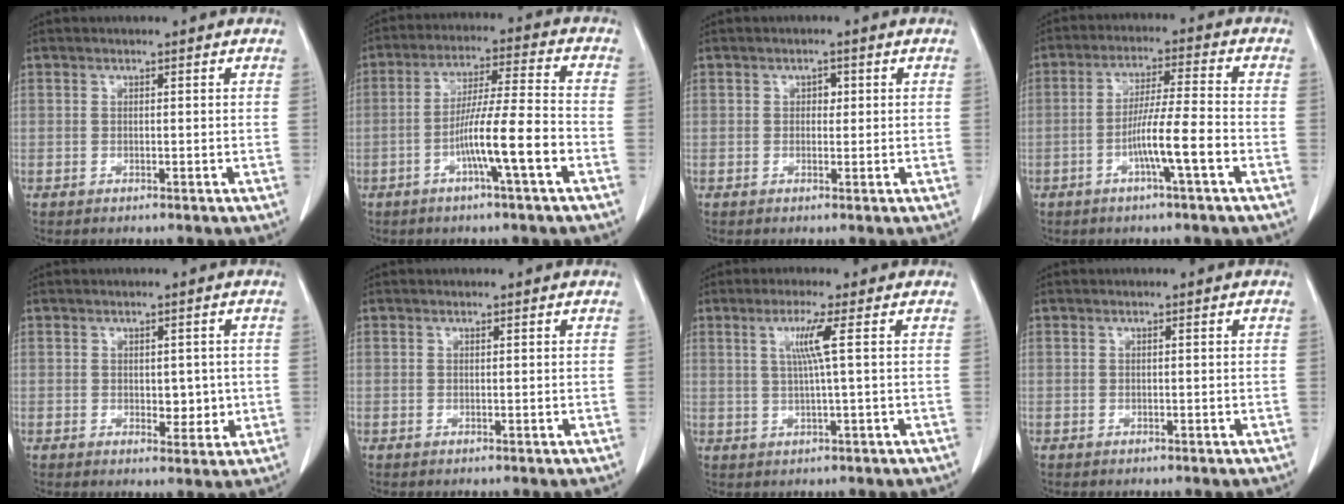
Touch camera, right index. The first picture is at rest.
{"total": 10.0, "force": [-3.8, -0.3, 9.3], "torque": [-0.168, 0.005, -0.070]}
{"total": 1.5, "force": [0.3, 1.0, 1.0], "torque": [-0.011, 0.001, 0.002]}
{"total": 7.8, "force": [-3.0, -0.5, 7.2], "torque": [-0.134, 0.001, -0.055]}
{"total": 3.6, "force": [-0.1, 2.1, 2.9], "torque": [-0.032, -0.003, 0.006]}
{"total": 0.0}
{"total": 4.4, "force": [1.1, -1.0, 4.1], "torque": [-0.084, 0.000, 0.023]}
{"total": 0.0}